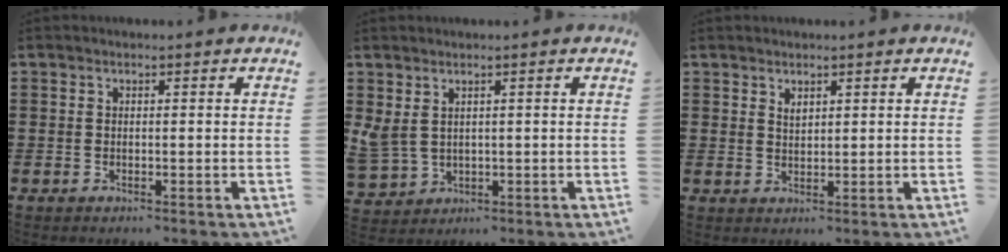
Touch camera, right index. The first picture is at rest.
{"total": 2.6, "force": [1.4, 1.9, 1.1], "torque": [-0.041, 0.005, 0.024]}
{"total": 1.4, "force": [1.1, 0.6, 0.5], "torque": [-0.013, 0.002, 0.020]}